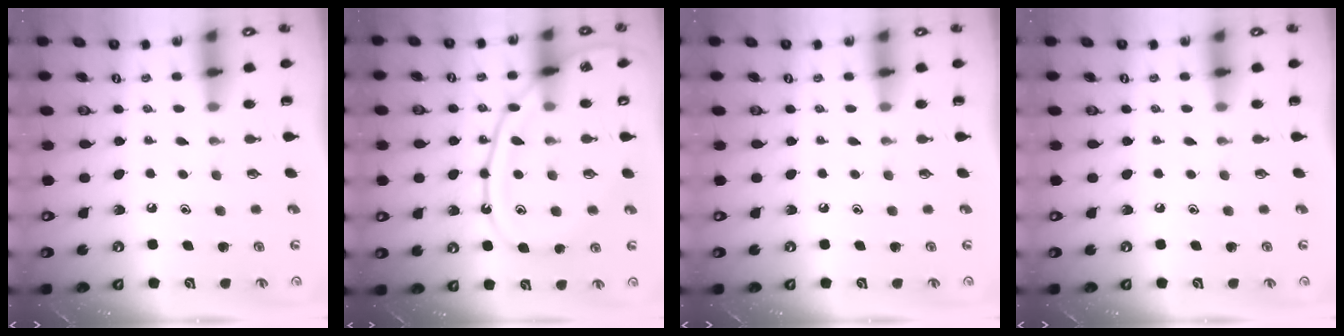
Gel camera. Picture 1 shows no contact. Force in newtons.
{"total": 17.6, "press": 17.5, "slide": 1.9}
{"total": 0.0}
{"total": 0.0}